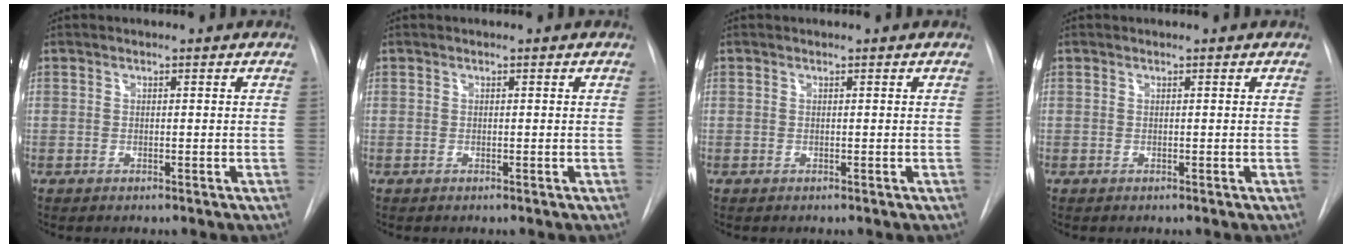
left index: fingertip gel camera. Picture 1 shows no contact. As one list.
[{"total": 0.0}, {"total": 0.0}, {"total": 0.0}]